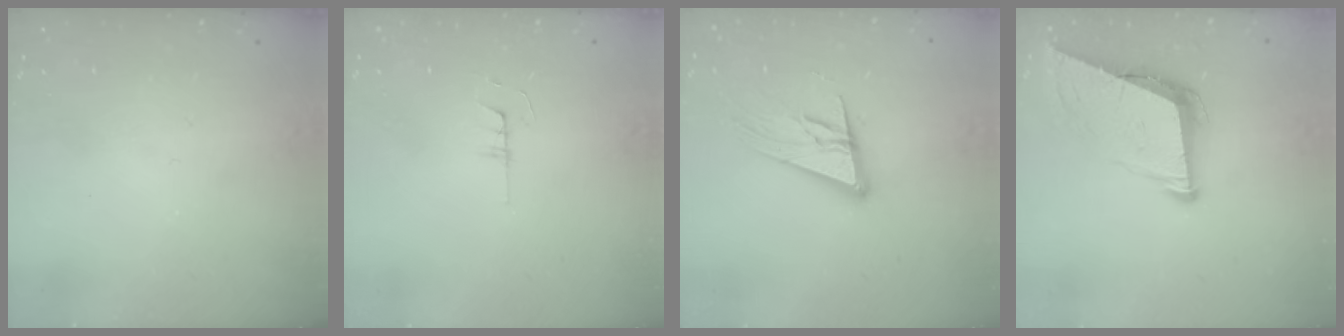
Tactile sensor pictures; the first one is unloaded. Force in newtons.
{"total": 4.0, "press": 4.0, "slide": 0.4}
{"total": 14.7, "press": 14.1, "slide": 4.0}
{"total": 8.7, "press": 8.4, "slide": 2.4}